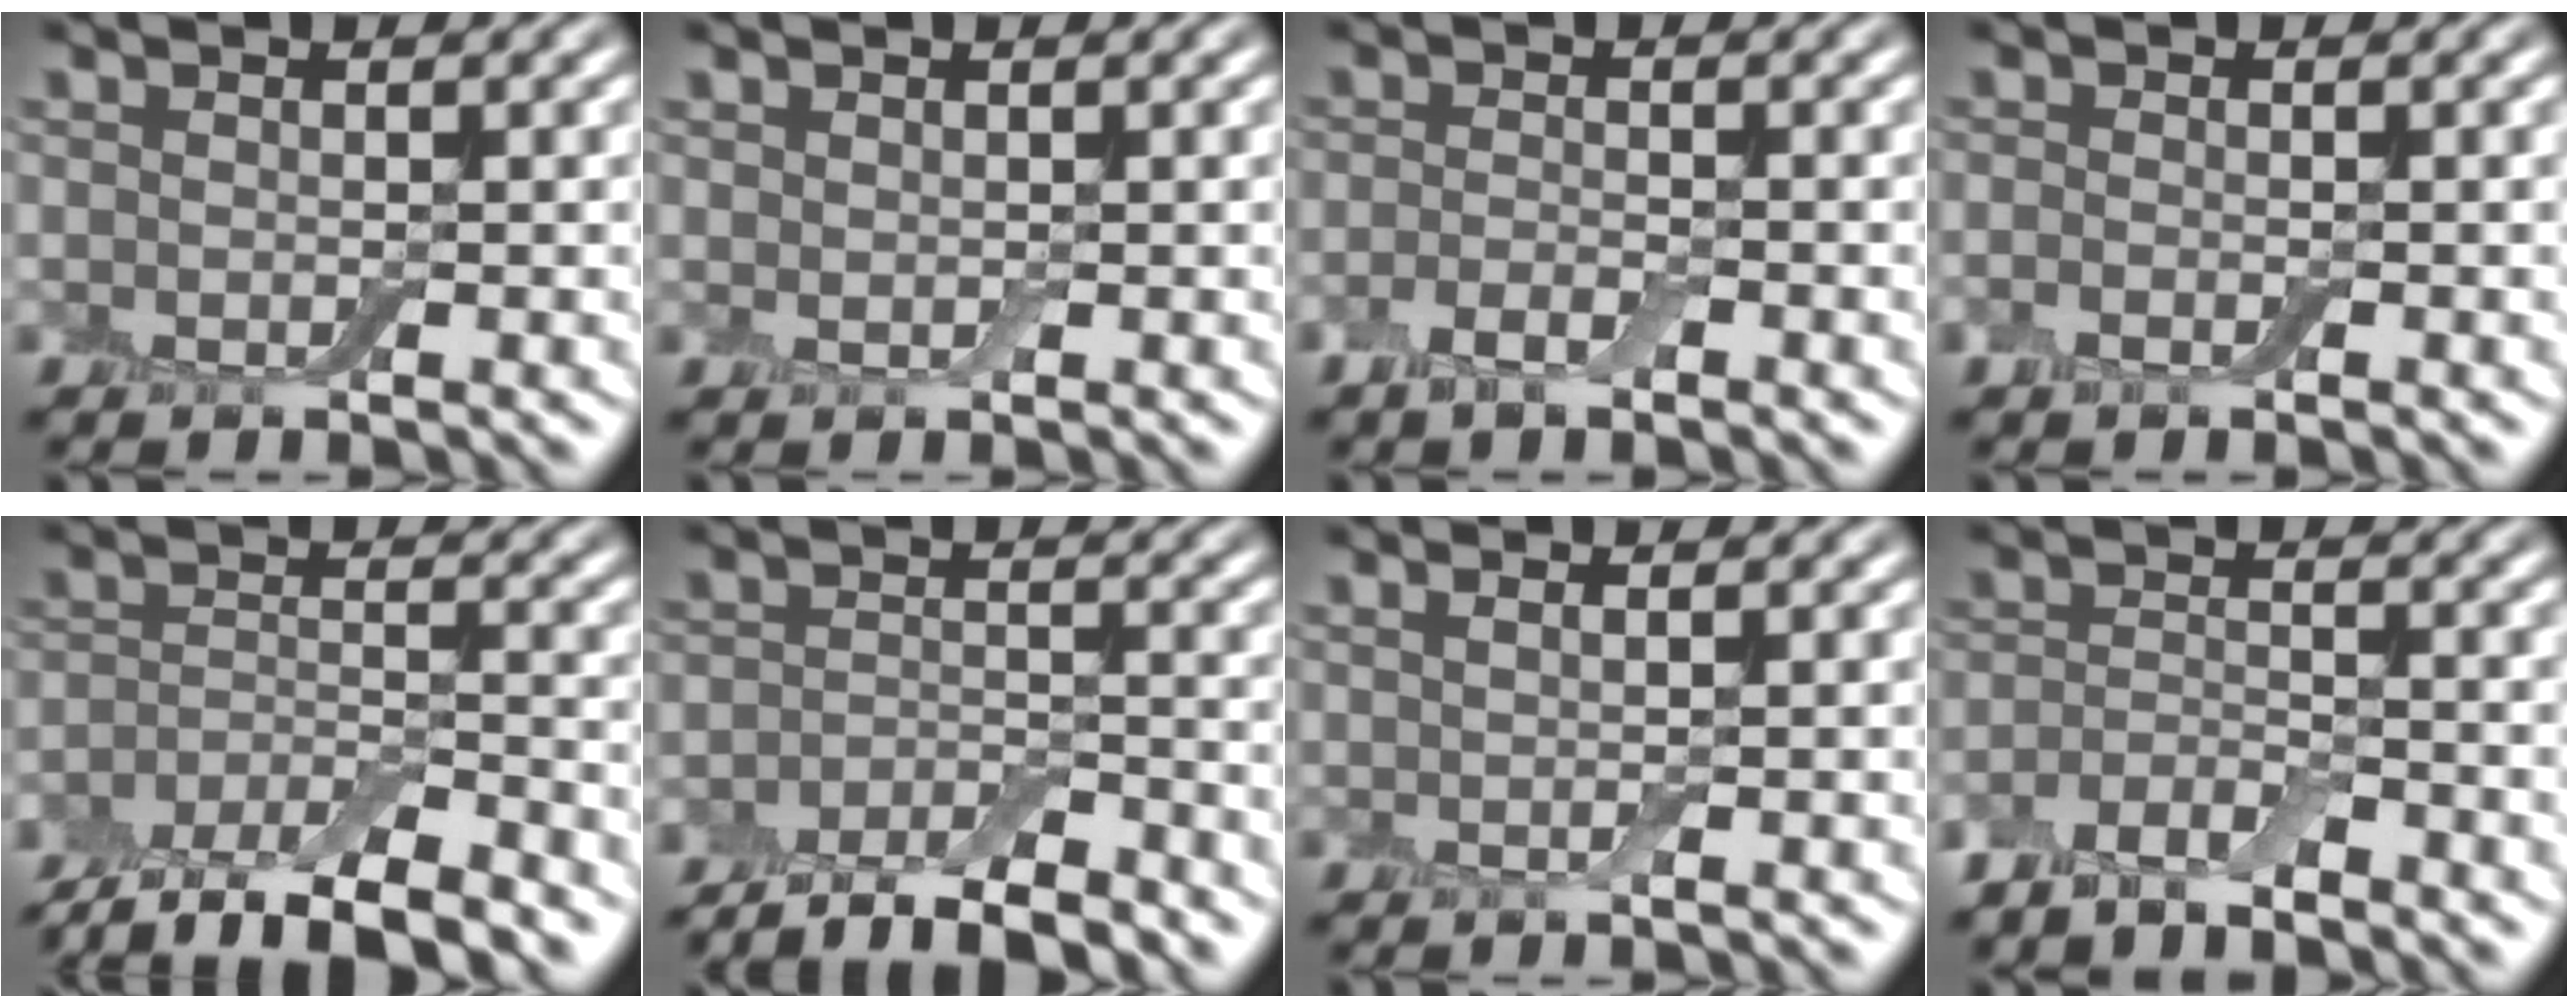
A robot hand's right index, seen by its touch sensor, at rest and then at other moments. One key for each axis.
{"total": 0.7, "fx": 0.3, "fy": 0.5, "fz": 0.3, "tx": -0.002, "ty": 0.004, "tz": 0.004}
{"total": 1.5, "fx": -0.9, "fy": 0.5, "fz": 1.1, "tx": -0.027, "ty": 0.003, "tz": -0.023}
{"total": 0.7, "fx": -0.4, "fy": 0.3, "fz": 0.5, "tx": -0.013, "ty": 0.002, "tz": -0.011}
{"total": 8.2, "fx": -6.7, "fy": 2.7, "fz": 3.8, "tx": -0.072, "ty": -0.007, "tz": -0.115}
{"total": 6.3, "fx": -5.4, "fy": 1.8, "fz": 2.7, "tx": -0.039, "ty": -0.001, "tz": -0.095}
{"total": 0.8, "fx": 0.4, "fy": 0.1, "fz": 0.7, "tx": -0.014, "ty": 0.003, "tz": 0.004}
{"total": 2.9, "fx": -2.6, "fy": 0.7, "fz": 1.2, "tx": -0.031, "ty": 0.001, "tz": -0.058}